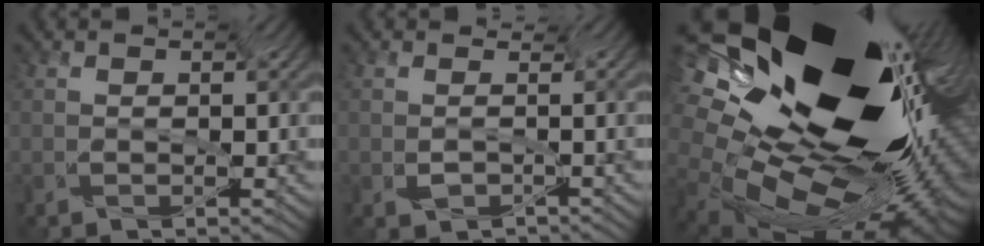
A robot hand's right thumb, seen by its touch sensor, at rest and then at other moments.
{"total": 0.5, "force": [-0.4, 0.1, -0.3], "torque": [-0.002, 0.002, -0.003]}
{"total": 16.8, "force": [1.5, 11.0, 12.6], "torque": [-0.259, -0.005, 0.002]}